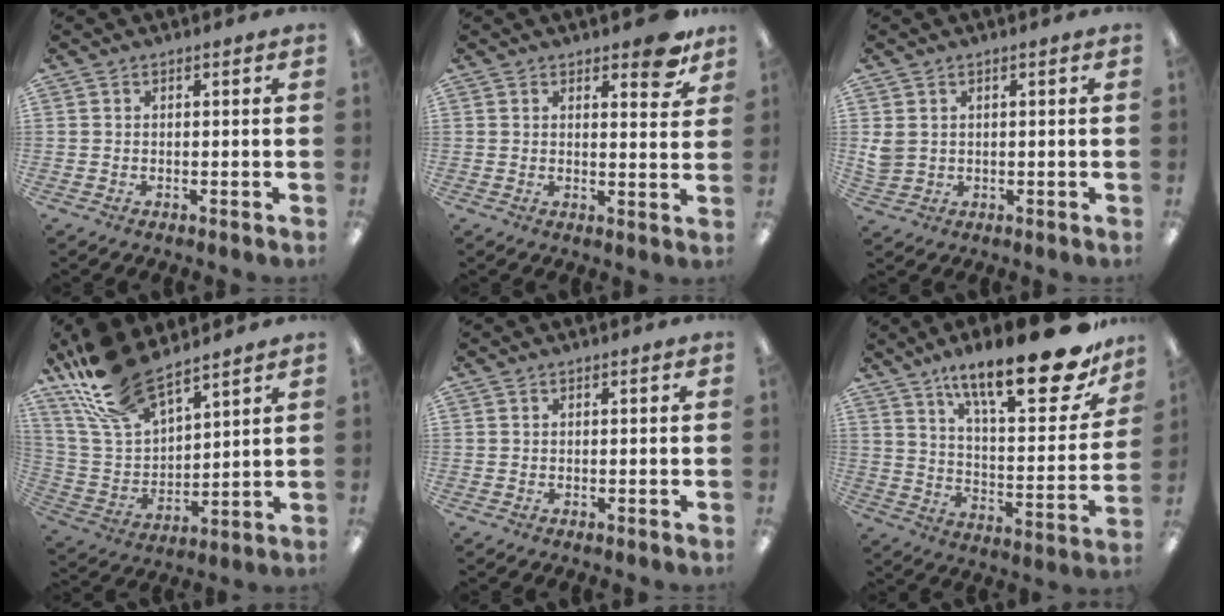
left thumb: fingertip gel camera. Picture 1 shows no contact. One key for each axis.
{"total": 6.8, "fx": 5.0, "fy": 2.7, "fz": 3.7, "tx": -0.029, "ty": -0.030, "tz": 0.080}
{"total": 2.8, "fx": 1.3, "fy": 2.3, "fz": 1.0, "tx": -0.023, "ty": 0.002, "tz": 0.027}
{"total": 18.4, "fx": 14.1, "fy": 7.6, "fz": 9.0, "tx": -0.209, "ty": -0.068, "tz": 0.261}
{"total": 0.0}
{"total": 24.0, "fx": 16.2, "fy": 7.2, "fz": 16.2, "tx": -0.240, "ty": -0.106, "tz": 0.260}